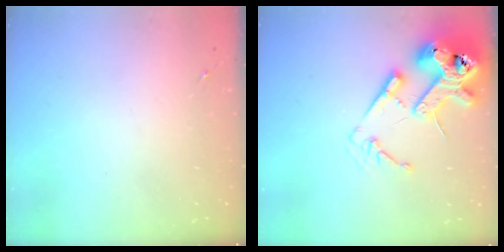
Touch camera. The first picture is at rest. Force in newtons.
{"total": 18.0, "press": 17.9, "slide": 2.6}